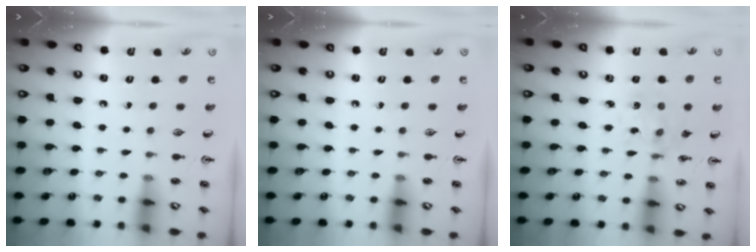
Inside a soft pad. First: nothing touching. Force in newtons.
{"total": 0.0}
{"total": 2.0, "press": 2.0, "slide": 0.3}